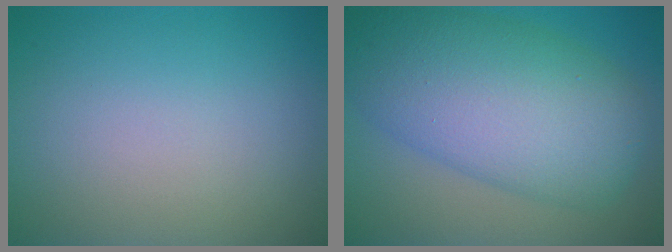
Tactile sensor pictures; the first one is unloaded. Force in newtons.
{"total": 11.2, "press": 11.2, "slide": 0.3}